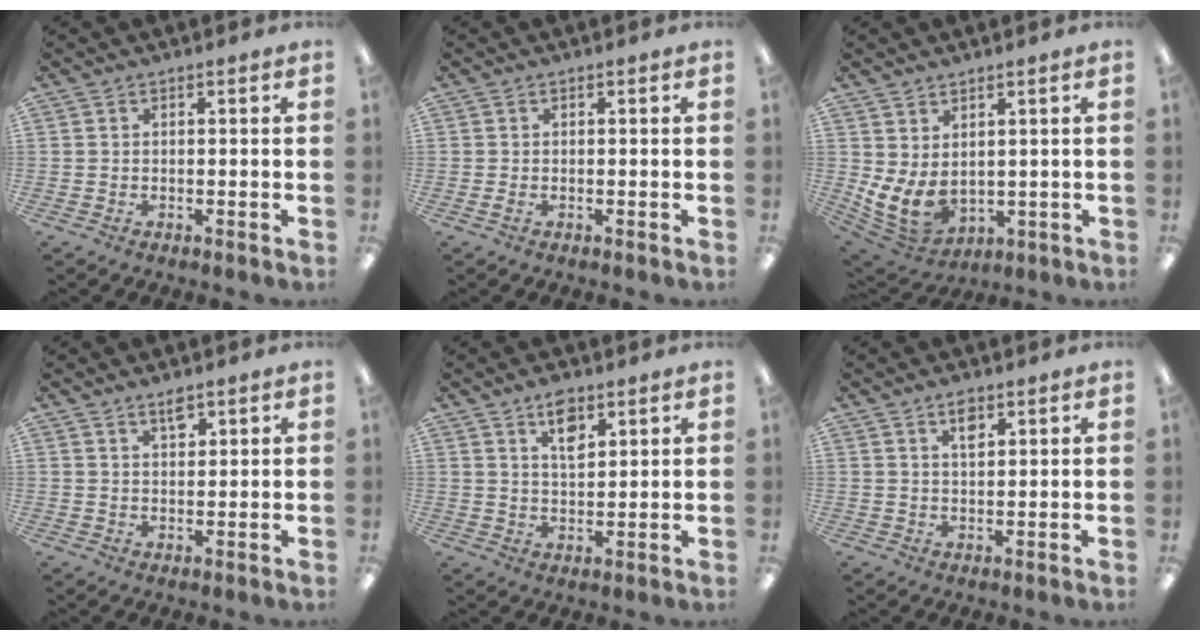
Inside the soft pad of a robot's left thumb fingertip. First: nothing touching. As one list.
[{"total": 1.0, "force": [0.0, 0.4, 0.9], "torque": [-0.007, -0.003, -0.003]}, {"total": 8.5, "force": [0.8, 5.8, 6.2], "torque": [-0.132, -0.015, 0.024]}, {"total": 3.5, "force": [2.5, 1.5, 1.9], "torque": [-0.025, -0.005, 0.043]}, {"total": 6.7, "force": [4.2, 3.2, 4.1], "torque": [-0.051, -0.018, 0.069]}, {"total": 3.9, "force": [2.5, 1.7, 2.5], "torque": [-0.040, -0.003, 0.040]}]